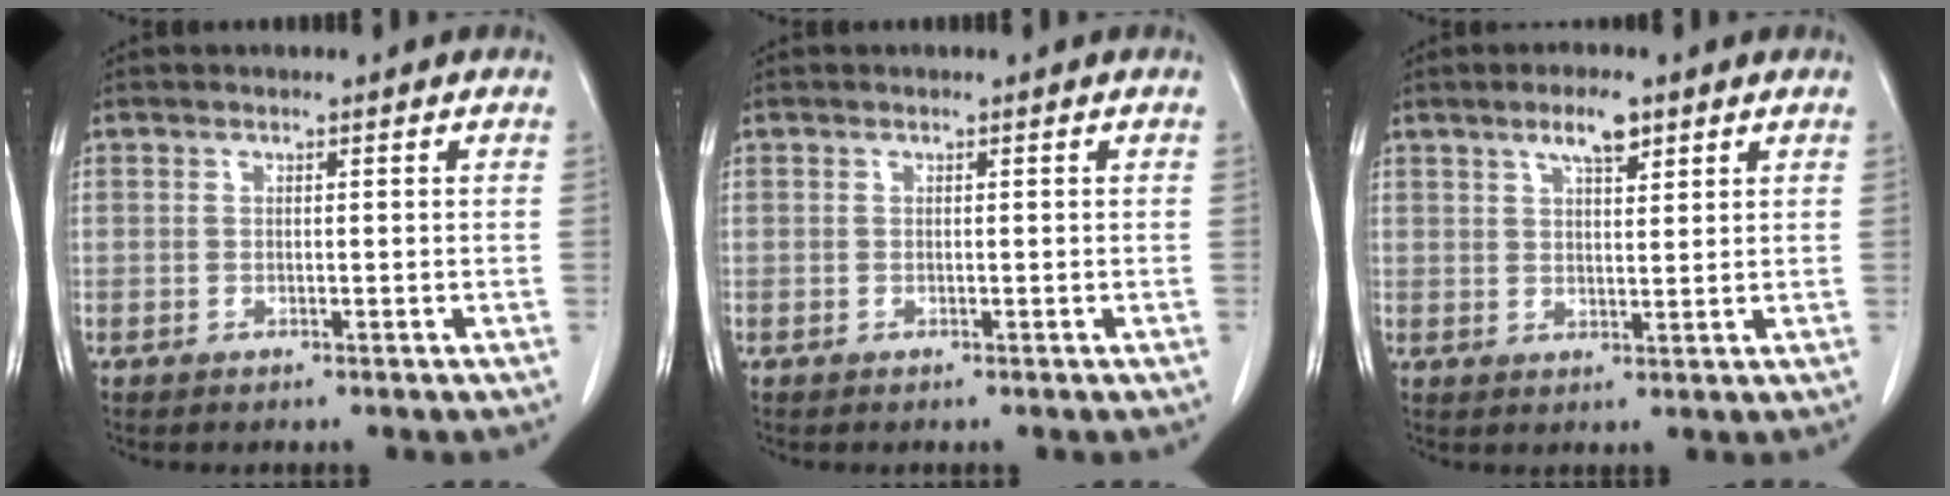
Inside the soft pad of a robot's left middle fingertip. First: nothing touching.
{"total": 0.0}
{"total": 4.5, "force": [2.9, 1.1, 3.3], "torque": [-0.059, 0.004, 0.050]}